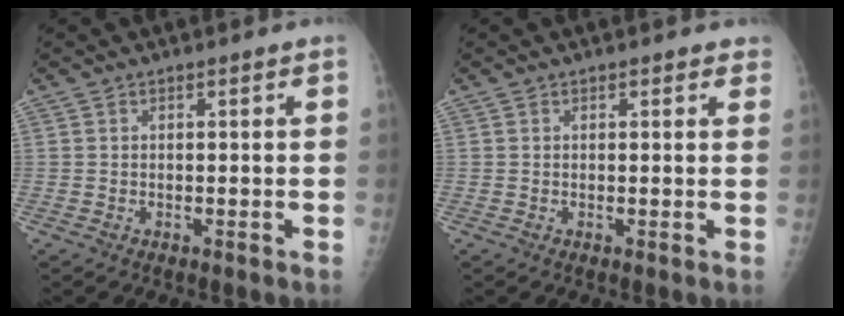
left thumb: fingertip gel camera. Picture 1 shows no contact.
{"total": 1.6, "force": [1.1, 0.9, 0.7], "torque": [0.010, -0.002, 0.006]}